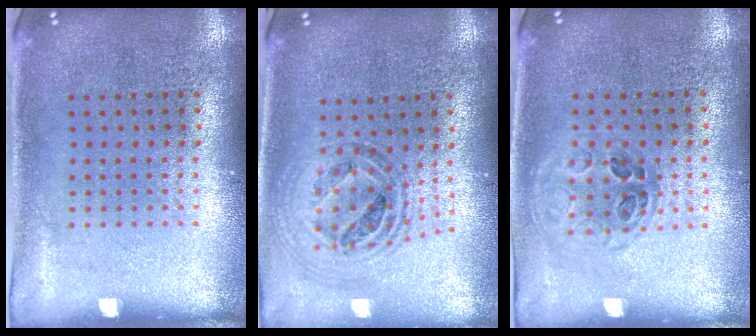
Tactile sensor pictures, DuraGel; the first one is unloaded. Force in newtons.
{"total": 1.0, "press": 1.0, "slide": 0.2}
{"total": 1.1, "press": 1.0, "slide": 0.5}